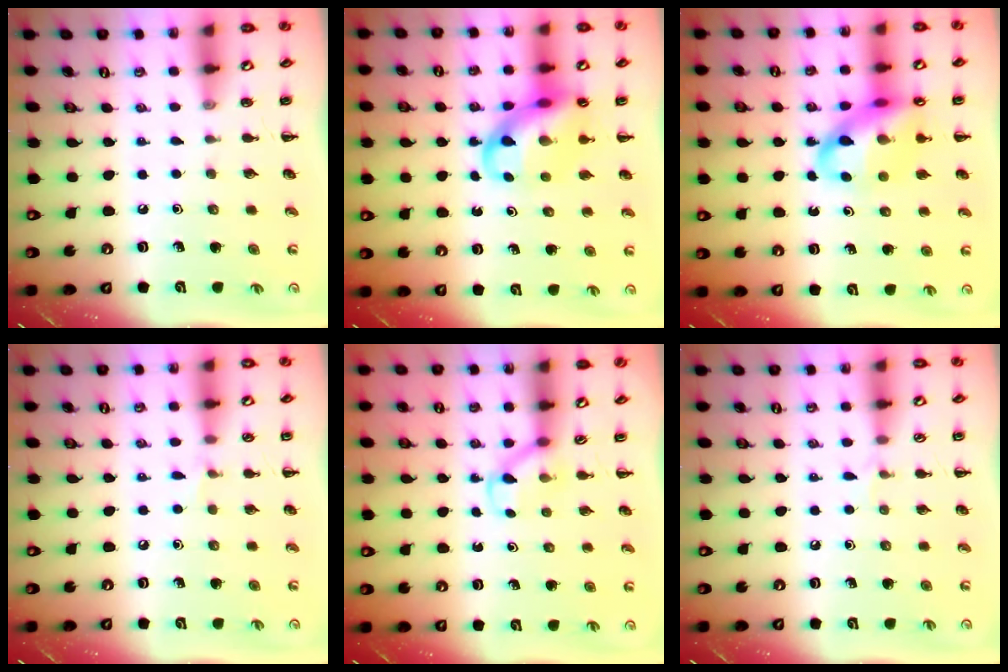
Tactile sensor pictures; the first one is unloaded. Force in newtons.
{"total": 11.6, "press": 11.2, "slide": 3.1}
{"total": 16.0, "press": 15.5, "slide": 4.0}
{"total": 3.8, "press": 3.6, "slide": 1.2}
{"total": 3.1, "press": 2.9, "slide": 1.3}
{"total": 3.8, "press": 3.5, "slide": 1.5}